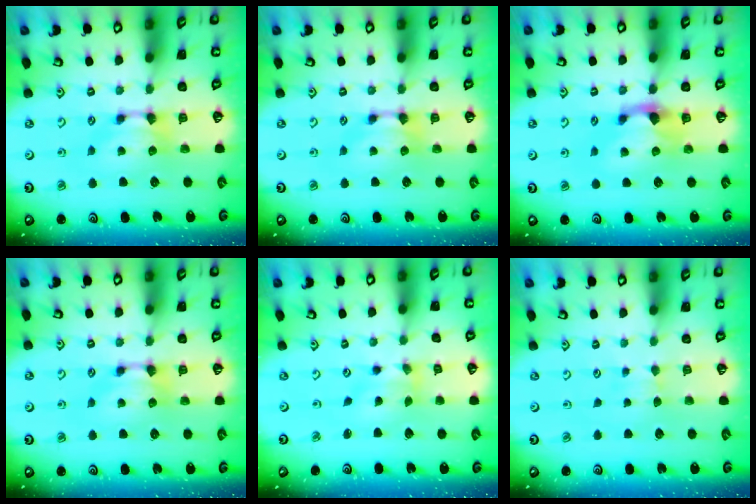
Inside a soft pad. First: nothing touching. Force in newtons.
{"total": 0.0}
{"total": 1.6, "press": 1.2, "slide": 1.1}
{"total": 0.0}
{"total": 1.6, "press": 1.0, "slide": 1.3}
{"total": 3.1, "press": 3.1, "slide": 0.4}